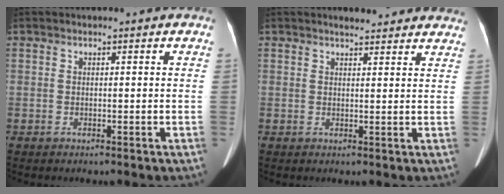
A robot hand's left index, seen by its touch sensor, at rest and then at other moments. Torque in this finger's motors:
{"motor_torque": [0.38, -0.62, 0.02, 0.02]}